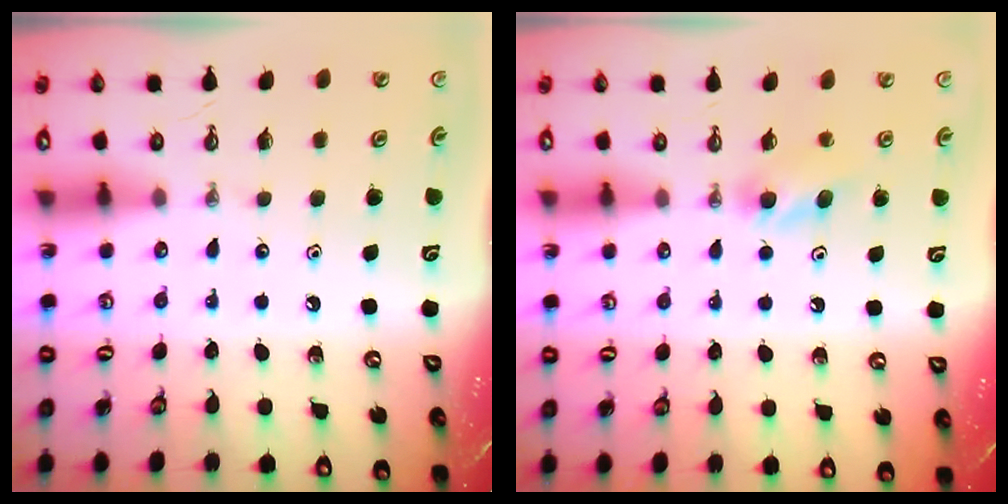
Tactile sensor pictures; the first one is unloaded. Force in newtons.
{"total": 4.0, "press": 3.9, "slide": 0.6}